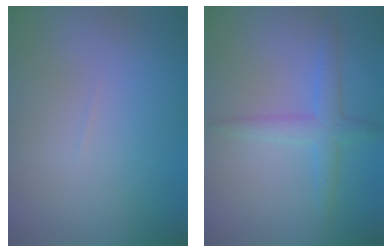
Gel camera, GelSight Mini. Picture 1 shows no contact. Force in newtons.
{"total": 2.5, "press": 2.5, "slide": 0.1}